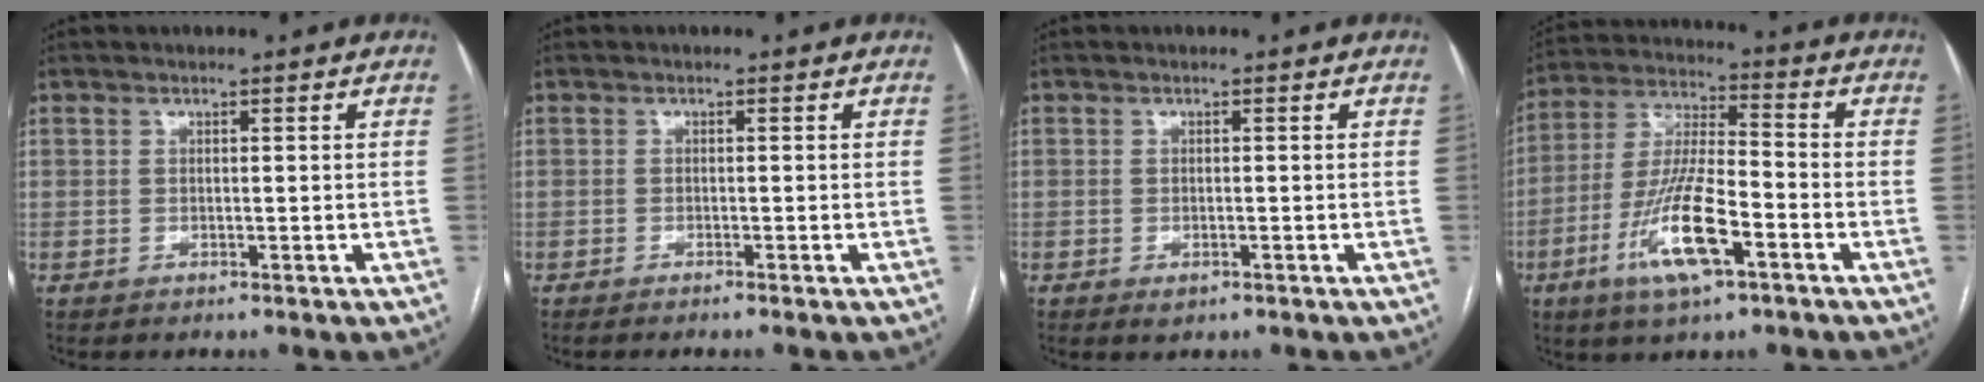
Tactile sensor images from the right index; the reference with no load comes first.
{"total": 1.7, "force": [-1.4, -0.3, 0.9], "torque": [-0.012, 0.003, -0.020]}
{"total": 1.5, "force": [-0.8, 0.7, 1.1], "torque": [-0.016, -0.001, -0.005]}
{"total": 13.7, "force": [-5.9, 3.0, 11.9], "torque": [-0.244, -0.007, -0.107]}